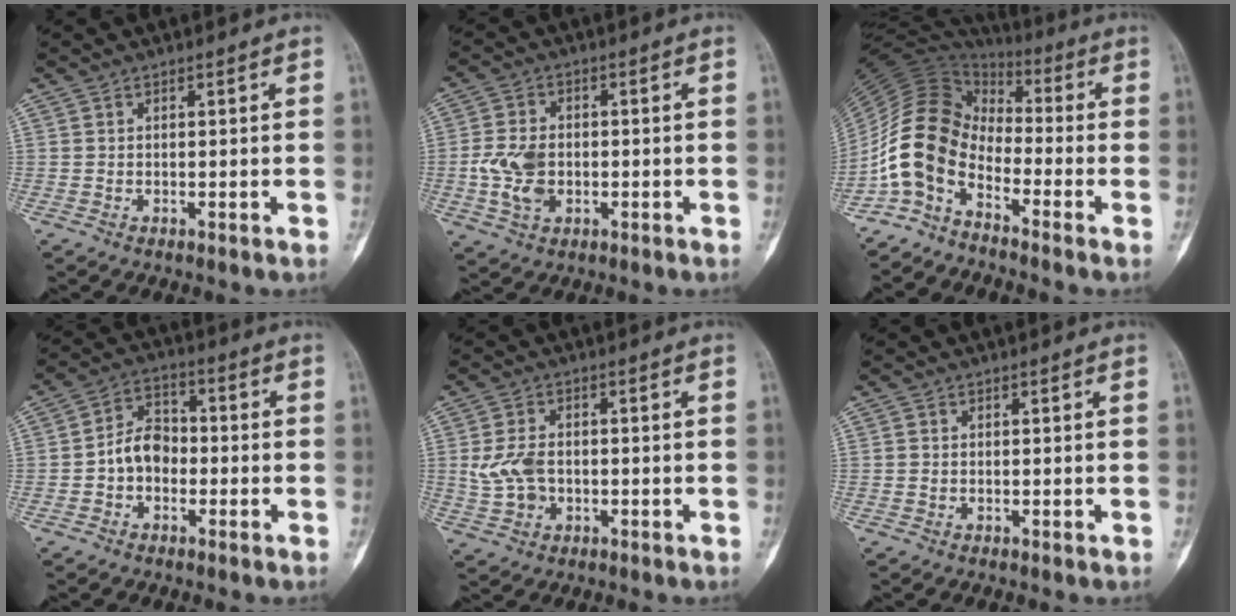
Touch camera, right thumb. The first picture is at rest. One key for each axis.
{"total": 8.0, "fx": -1.1, "fy": 5.6, "fz": 5.6, "tx": -0.106, "ty": 0.005, "tz": -0.020}
{"total": 11.6, "fx": -5.7, "fy": 7.3, "fz": 7.0, "tx": -0.127, "ty": 0.072, "tz": -0.131}
{"total": 7.2, "fx": -1.5, "fy": 5.5, "fz": 4.5, "tx": -0.057, "ty": 0.030, "tz": -0.041}
{"total": 6.4, "fx": -0.4, "fy": 4.6, "fz": 4.4, "tx": -0.082, "ty": 0.005, "tz": -0.003}
{"total": 0.5, "fx": -0.1, "fy": 0.5, "fz": 0.2, "tx": -0.003, "ty": 0.001, "tz": -0.003}